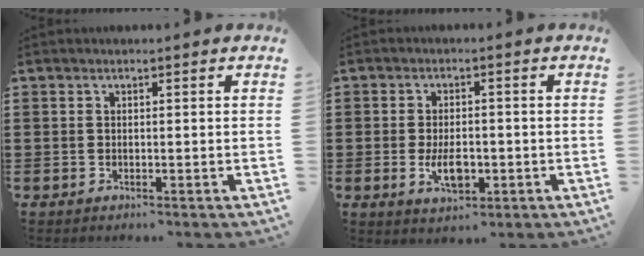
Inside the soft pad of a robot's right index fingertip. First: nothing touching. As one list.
[{"total": 5.0, "force": [-1.2, 2.4, 4.2], "torque": [-0.080, -0.007, -0.023]}]